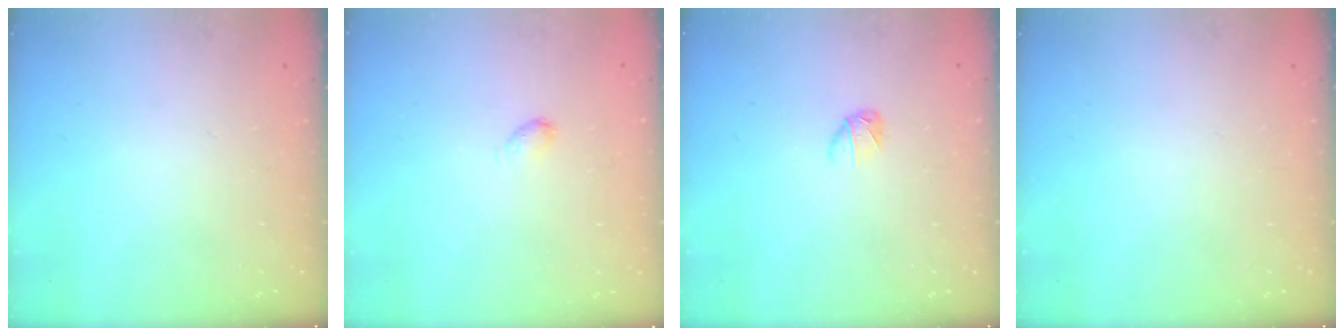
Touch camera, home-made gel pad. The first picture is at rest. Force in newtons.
{"total": 2.9, "press": 2.9, "slide": 0.5}
{"total": 3.1, "press": 3.0, "slide": 0.7}
{"total": 0.0}